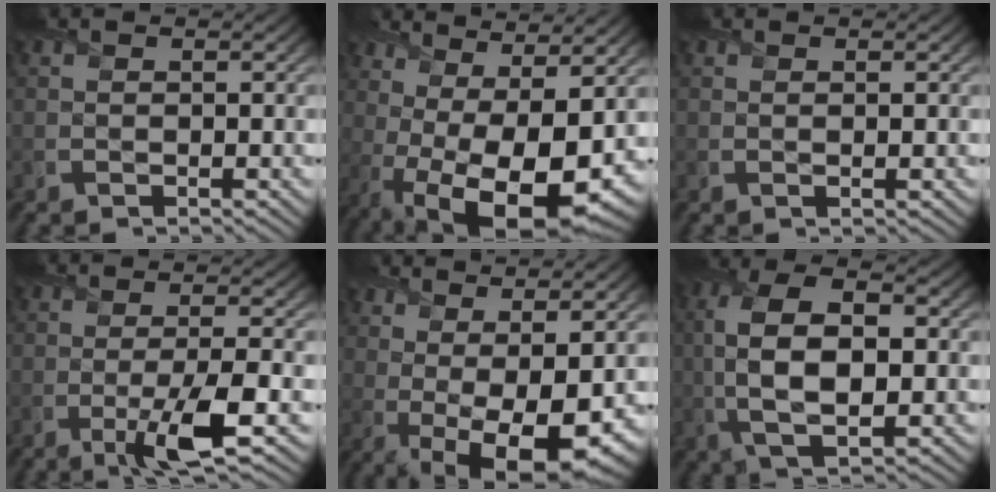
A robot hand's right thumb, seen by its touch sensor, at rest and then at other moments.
{"total": 16.0, "force": [-1.2, 6.6, 14.5], "torque": [-0.203, -0.019, 0.018]}
{"total": 0.7, "force": [0.2, 0.0, 0.7], "torque": [-0.014, 0.002, 0.003]}
{"total": 5.9, "force": [-2.0, 0.8, 5.5], "torque": [-0.099, 0.002, -0.038]}
{"total": 12.6, "force": [0.5, 4.6, 11.8], "torque": [-0.166, 0.008, 0.042]}
{"total": 11.7, "force": [0.0, 5.6, 10.2], "torque": [-0.220, 0.004, 0.001]}